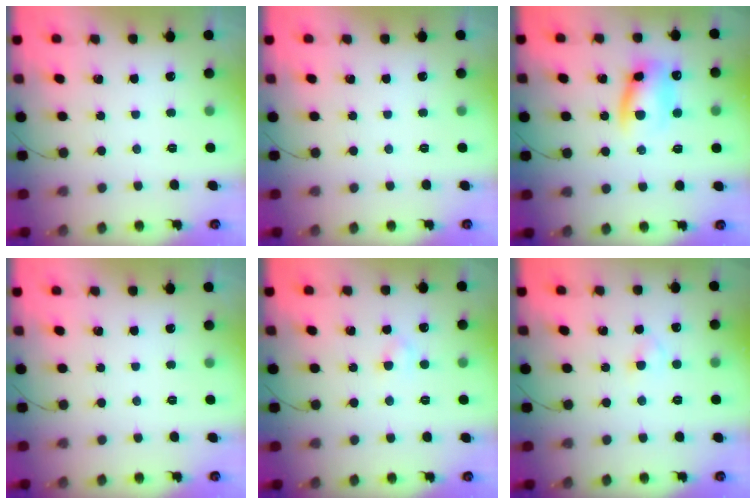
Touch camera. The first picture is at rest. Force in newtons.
{"total": 0.0}
{"total": 11.2, "press": 11.1, "slide": 1.8}
{"total": 0.0}
{"total": 2.5, "press": 2.3, "slide": 0.9}
{"total": 2.1, "press": 1.9, "slide": 0.9}